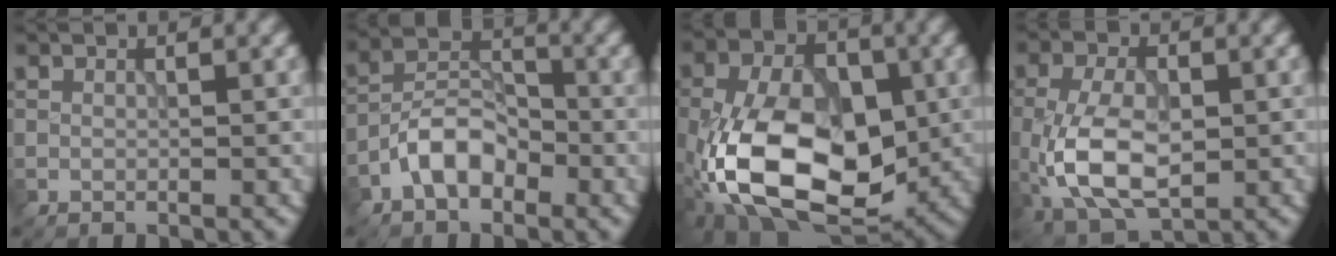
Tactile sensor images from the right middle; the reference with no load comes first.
{"total": 4.7, "force": [-2.5, 2.6, 3.0], "torque": [-0.049, 0.014, -0.053]}
{"total": 14.2, "force": [-3.3, 8.5, 10.8], "torque": [-0.209, -0.012, -0.068]}
{"total": 8.2, "force": [-1.8, 4.5, 6.6], "torque": [-0.141, -0.005, -0.035]}